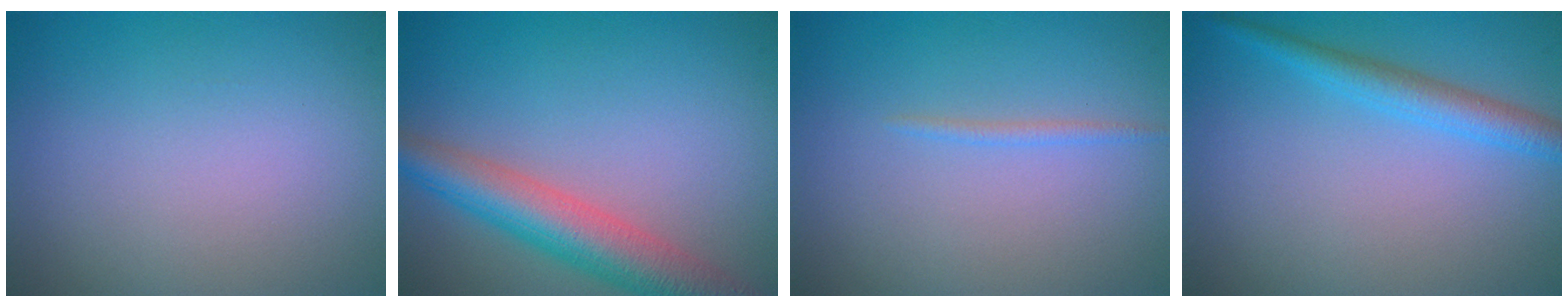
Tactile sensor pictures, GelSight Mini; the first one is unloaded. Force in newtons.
{"total": 6.2, "press": 6.2, "slide": 0.1}
{"total": 0.7, "press": 0.7, "slide": 0.1}
{"total": 2.6, "press": 2.6, "slide": 0.1}